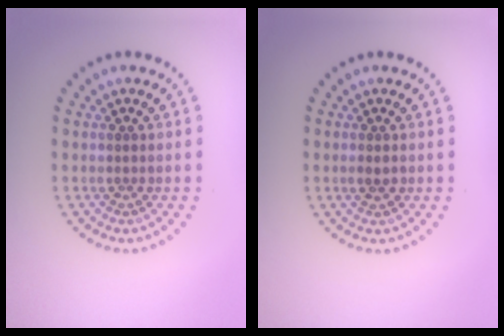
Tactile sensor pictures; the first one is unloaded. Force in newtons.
{"total": 1.0, "press": 1.0, "slide": 0.1}